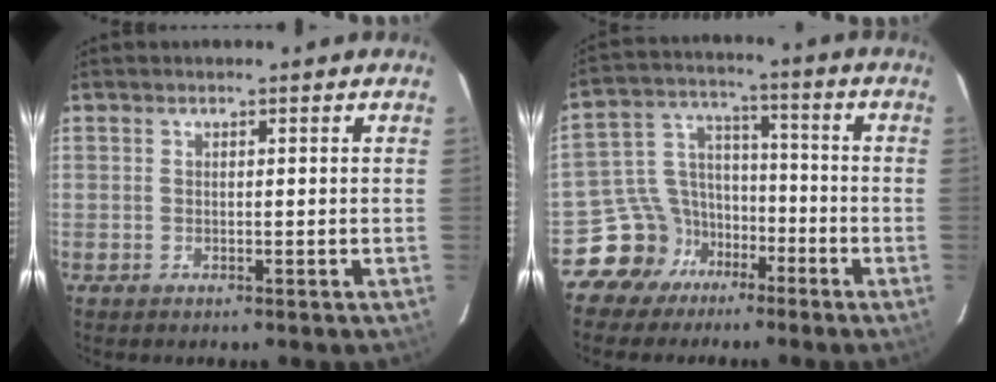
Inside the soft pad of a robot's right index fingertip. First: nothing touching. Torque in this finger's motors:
{"motor_torque": [0.02, -0.09, -0.68, -0.21]}